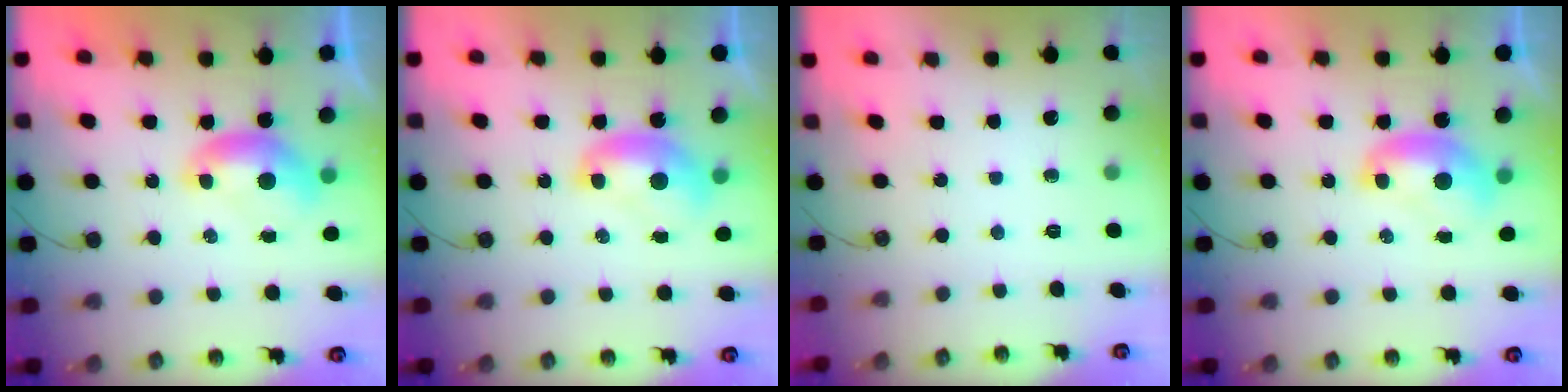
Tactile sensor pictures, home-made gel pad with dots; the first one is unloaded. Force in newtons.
{"total": 1.6, "press": 1.6, "slide": 0.1}
{"total": 0.0}
{"total": 1.6, "press": 1.6, "slide": 0.1}